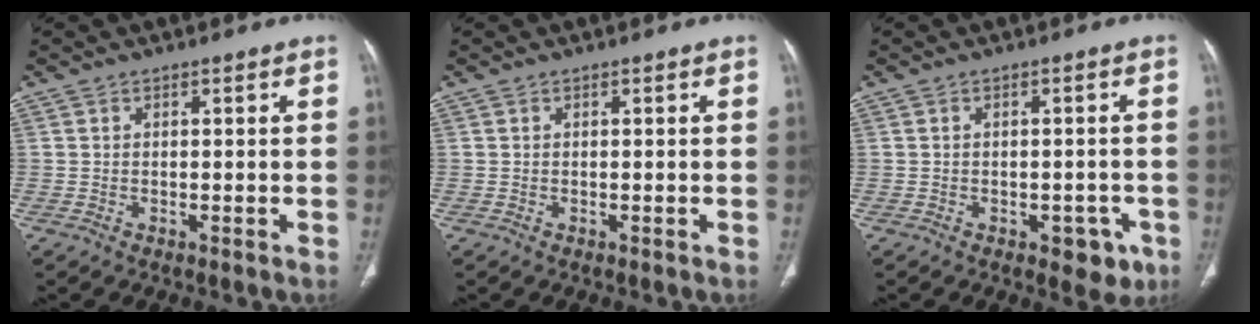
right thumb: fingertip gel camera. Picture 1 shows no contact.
{"total": 0.0}
{"total": 5.0, "force": [-2.4, 3.0, 3.3], "torque": [-0.016, 0.010, -0.024]}